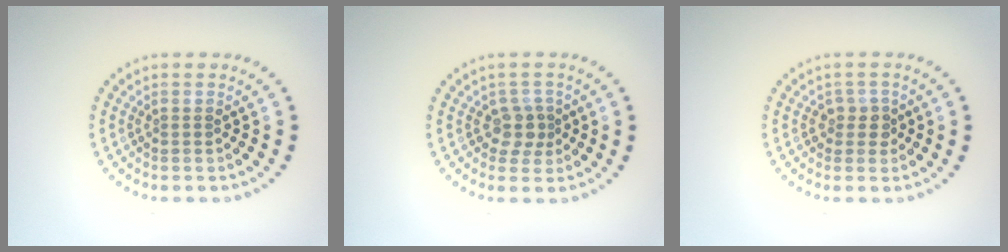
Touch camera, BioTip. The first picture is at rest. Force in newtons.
{"total": 2.1, "press": 1.8, "slide": 1.1}
{"total": 1.8, "press": 1.5, "slide": 1.0}